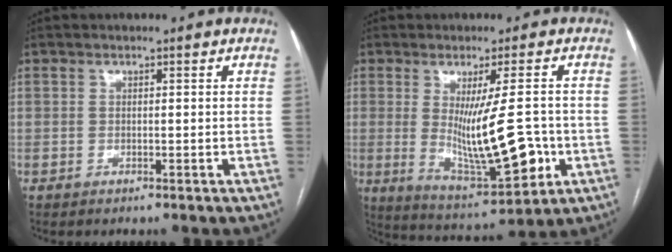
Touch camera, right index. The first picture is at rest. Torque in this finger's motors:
{"motor_torque": [1.14, 0.21, 0.40, 0.17]}